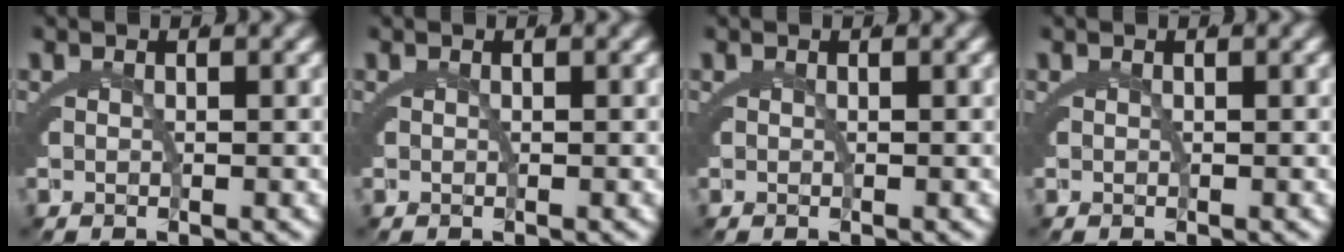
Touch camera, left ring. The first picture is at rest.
{"total": 0.0}
{"total": 0.0}
{"total": 0.0}